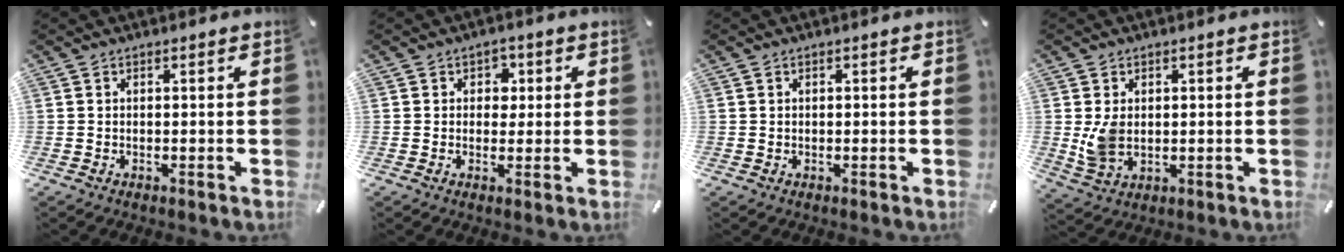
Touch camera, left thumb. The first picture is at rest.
{"total": 3.1, "force": [0.3, 2.9, 1.1], "torque": [-0.004, 0.000, -0.004]}
{"total": 0.0}
{"total": 6.2, "force": [0.5, 4.6, 4.1], "torque": [-0.088, -0.010, 0.008]}